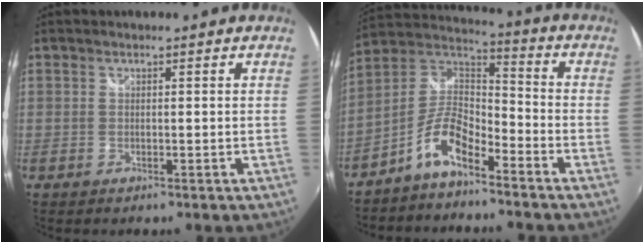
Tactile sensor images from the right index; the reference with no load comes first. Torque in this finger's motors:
{"motor_torque": [0.39, -0.40, 0.44, 0.11]}